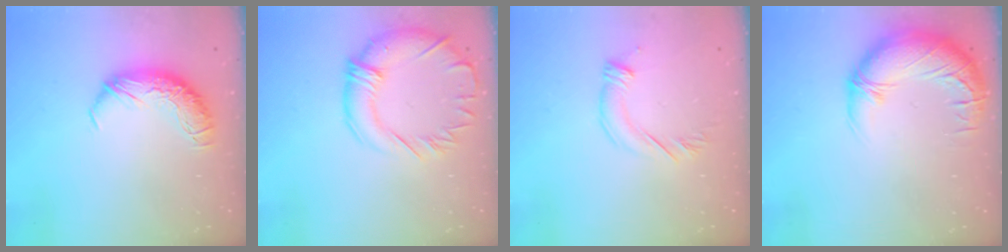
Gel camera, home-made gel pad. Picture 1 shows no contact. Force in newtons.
{"total": 3.5, "press": 3.2, "slide": 1.5}
{"total": 3.6, "press": 3.5, "slide": 0.8}
{"total": 3.0, "press": 0.6, "slide": 3.0}